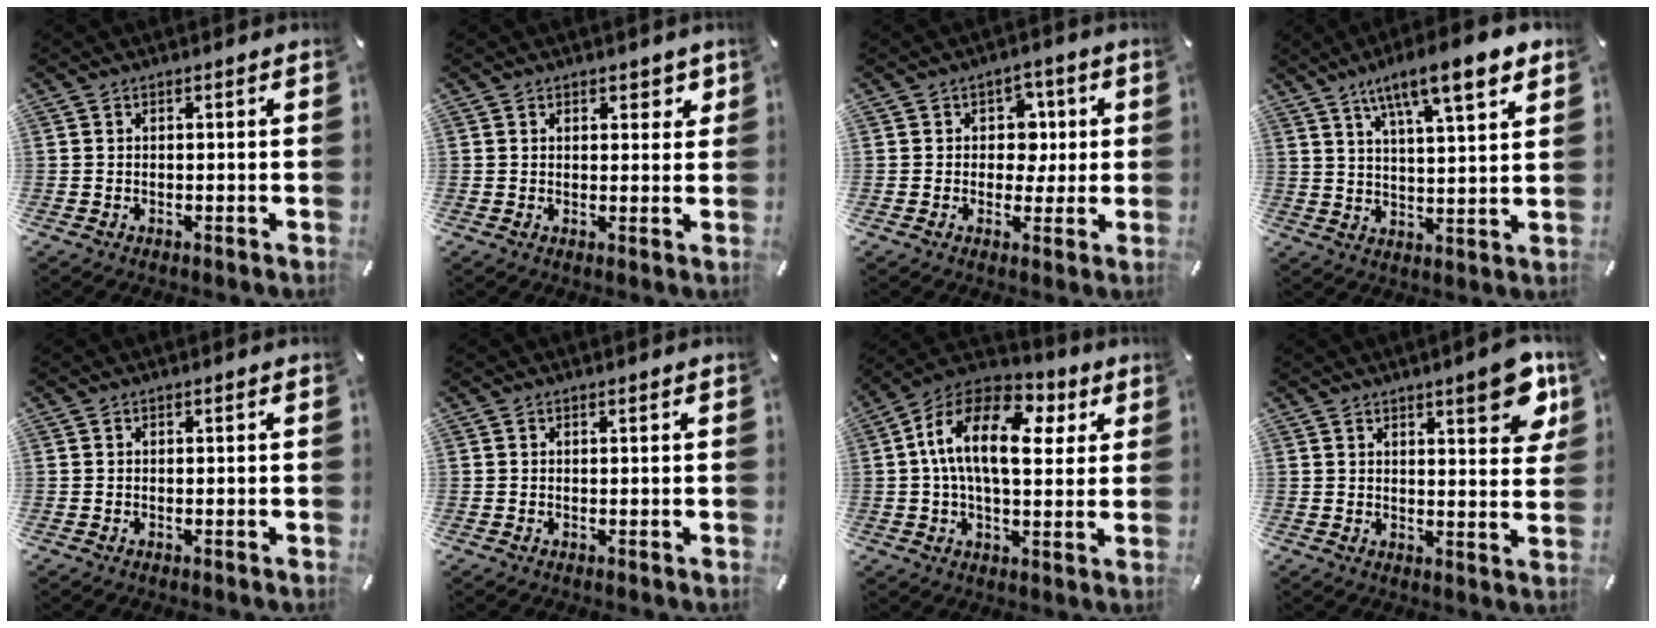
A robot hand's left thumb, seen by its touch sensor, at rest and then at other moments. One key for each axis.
{"total": 2.8, "fx": 1.5, "fy": 1.8, "fz": 1.4, "tx": -0.006, "ty": -0.002, "tz": 0.021}
{"total": 6.5, "fx": 0.9, "fy": 5.6, "fz": 3.2, "tx": -0.036, "ty": 0.002, "tz": 0.010}
{"total": 12.2, "fx": 8.6, "fy": 2.4, "fz": 8.3, "tx": -0.140, "ty": -0.040, "tz": 0.143}
{"total": 0.0}
{"total": 0.0}
{"total": 17.0, "fx": 4.2, "fy": 9.4, "fz": 13.6, "tx": -0.255, "ty": -0.005, "tz": 0.066}
{"total": 10.3, "fx": 6.0, "fy": 3.5, "fz": 7.6, "tx": -0.082, "ty": -0.038, "tz": 0.095}